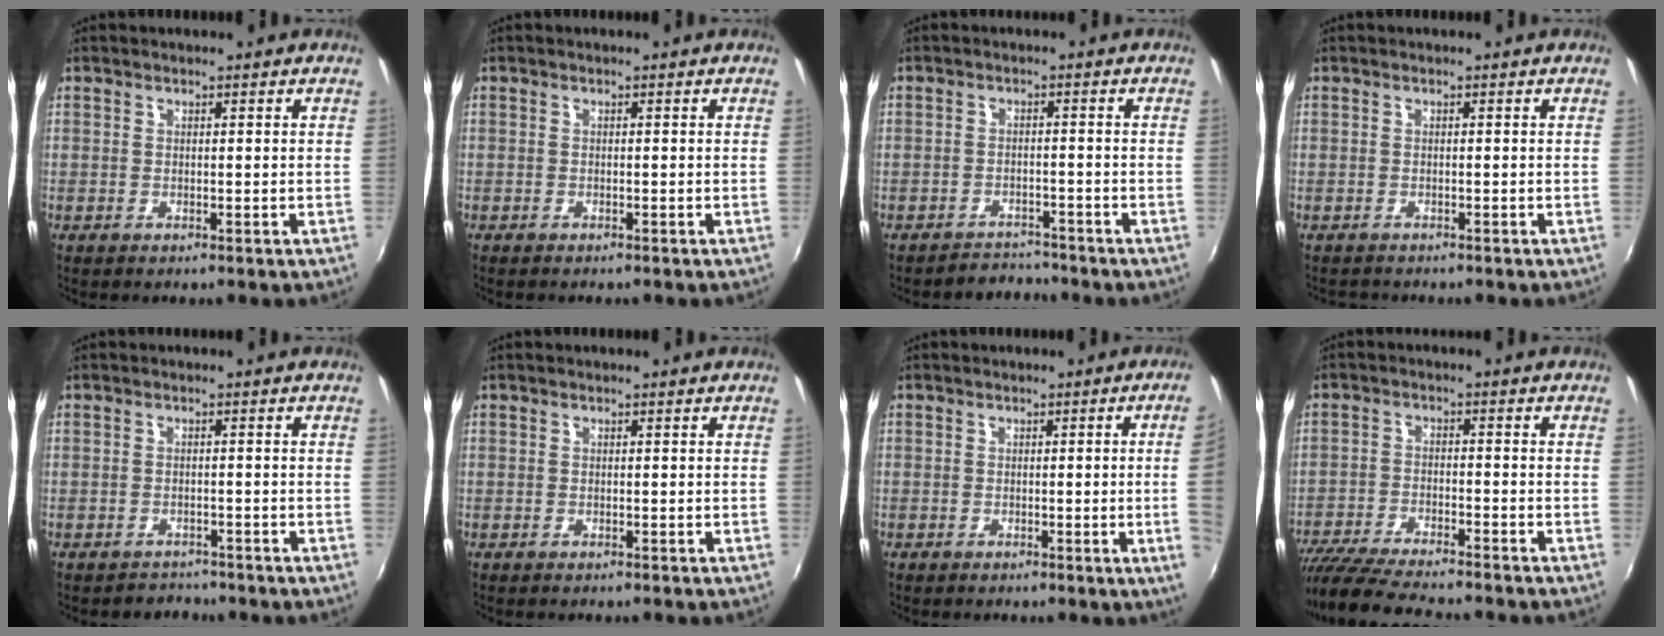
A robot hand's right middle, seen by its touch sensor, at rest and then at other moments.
{"total": 0.7, "force": [-0.6, 0.2, 0.3], "torque": [-0.007, -0.003, -0.012]}
{"total": 3.6, "force": [-3.4, 1.0, -0.5], "torque": [0.001, 0.008, -0.056]}
{"total": 1.2, "force": [-1.1, 0.5, -0.1], "torque": [-0.002, -0.001, -0.020]}
{"total": 2.7, "force": [-2.3, 1.2, -0.3], "torque": [-0.001, 0.000, -0.038]}
{"total": 0.0}
{"total": 5.2, "force": [-0.1, -1.7, 4.9], "torque": [-0.071, -0.009, 0.003]}
{"total": 13.1, "force": [-11.5, 1.6, 5.9], "torque": [-0.133, -0.027, -0.201]}